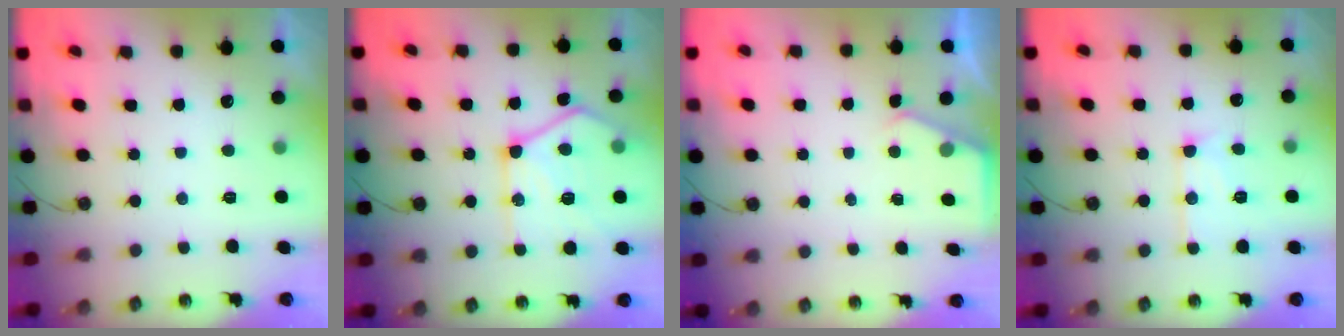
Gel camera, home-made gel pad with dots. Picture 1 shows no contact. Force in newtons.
{"total": 18.1, "press": 18.0, "slide": 1.8}
{"total": 2.4, "press": 2.4, "slide": 0.4}
{"total": 10.9, "press": 10.9, "slide": 1.0}